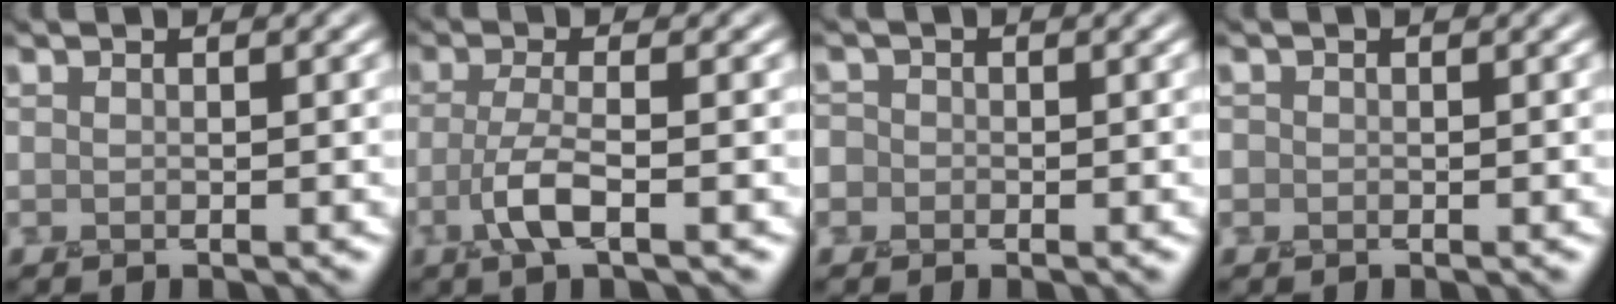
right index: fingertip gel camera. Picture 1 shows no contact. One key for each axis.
{"total": 3.0, "fx": -1.2, "fy": 0.8, "fz": 2.7, "tx": -0.060, "ty": 0.005, "tz": -0.028}
{"total": 1.2, "fx": -0.6, "fy": 1.0, "fz": -0.3, "tx": 0.008, "ty": 0.005, "tz": -0.015}
{"total": 0.5, "fx": -0.3, "fy": 0.3, "fz": -0.3, "tx": 0.003, "ty": 0.005, "tz": -0.005}